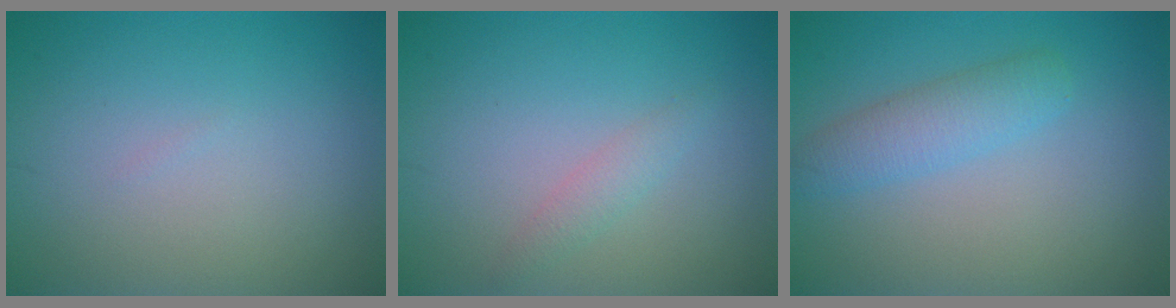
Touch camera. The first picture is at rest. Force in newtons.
{"total": 1.3, "press": 1.3, "slide": 0.1}
{"total": 3.0, "press": 3.0, "slide": 0.1}